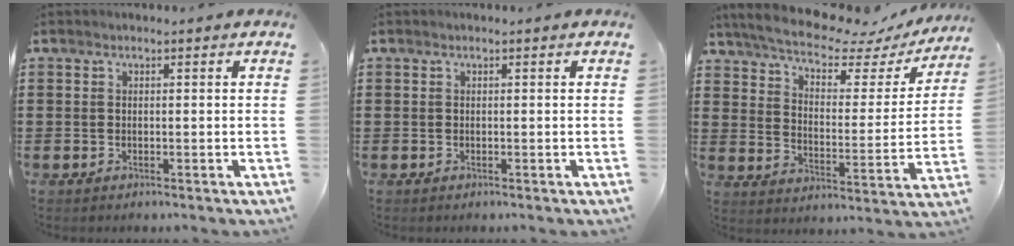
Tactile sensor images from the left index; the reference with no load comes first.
{"total": 0.0}
{"total": 7.1, "force": [6.1, 1.4, 3.3], "torque": [-0.084, -0.039, 0.100]}